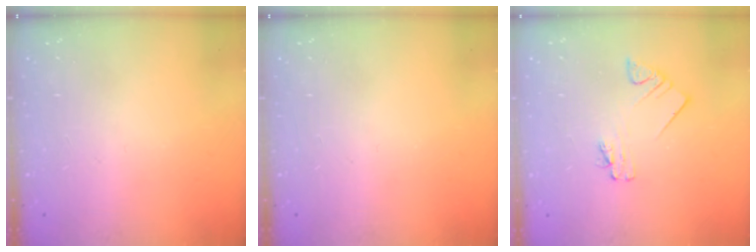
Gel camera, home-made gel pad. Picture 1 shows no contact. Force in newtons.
{"total": 0.0}
{"total": 1.9, "press": 1.9, "slide": 0.1}